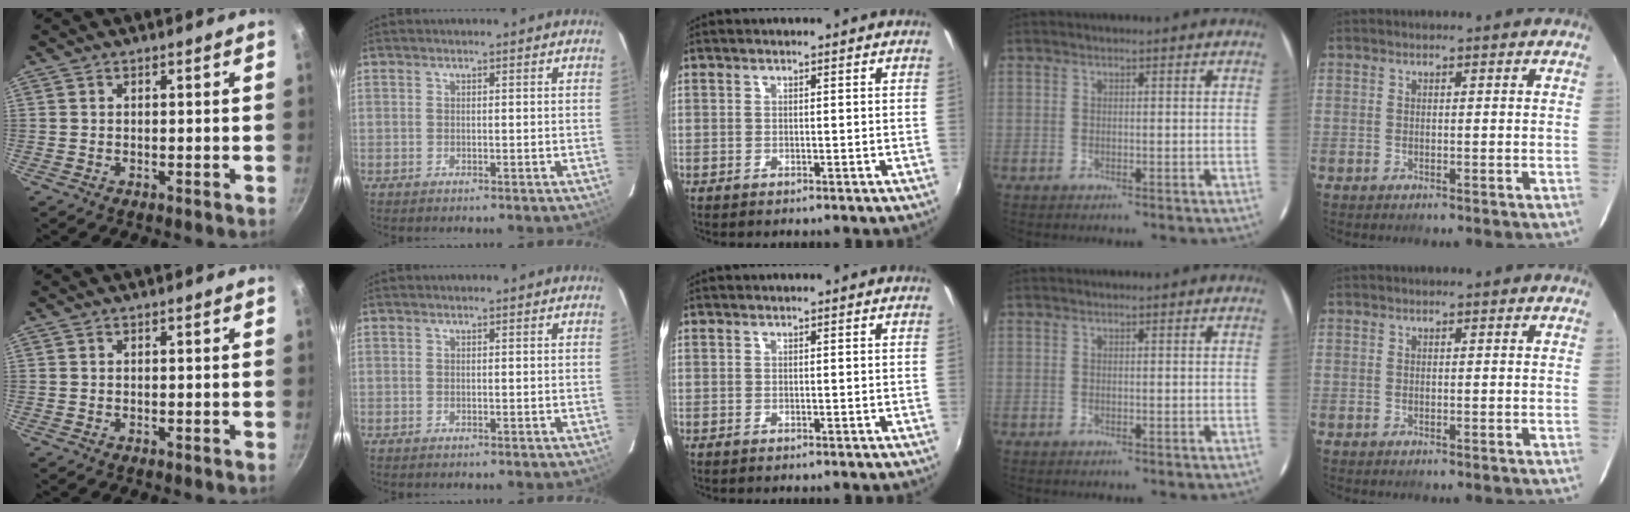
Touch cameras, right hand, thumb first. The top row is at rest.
{}